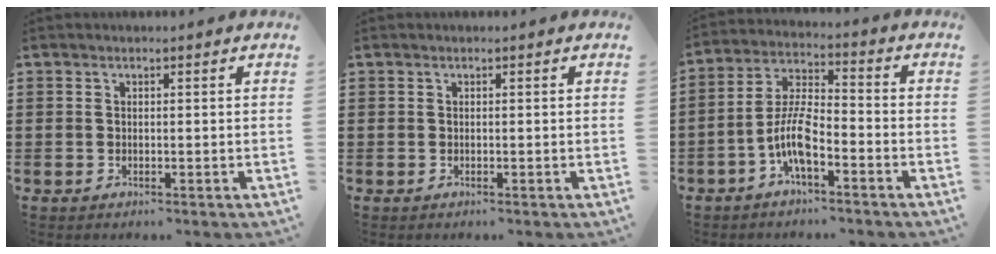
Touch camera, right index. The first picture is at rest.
{"total": 0.0}
{"total": 7.7, "force": [-3.6, 2.6, 6.3], "torque": [-0.147, -0.002, -0.073]}